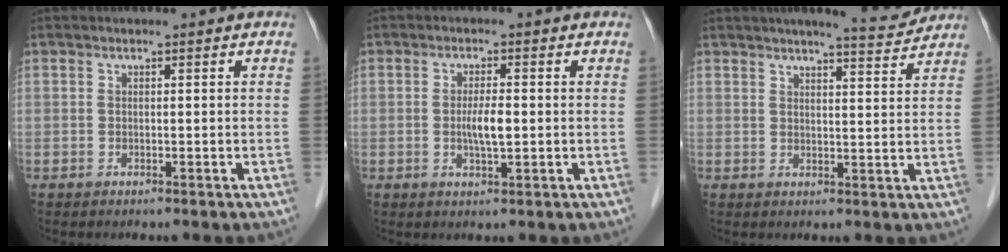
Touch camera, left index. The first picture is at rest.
{"total": 3.3, "force": [-0.4, 0.6, 3.2], "torque": [-0.063, -0.005, -0.005]}
{"total": 5.9, "force": [5.6, 0.1, 2.0], "torque": [-0.034, -0.005, 0.070]}